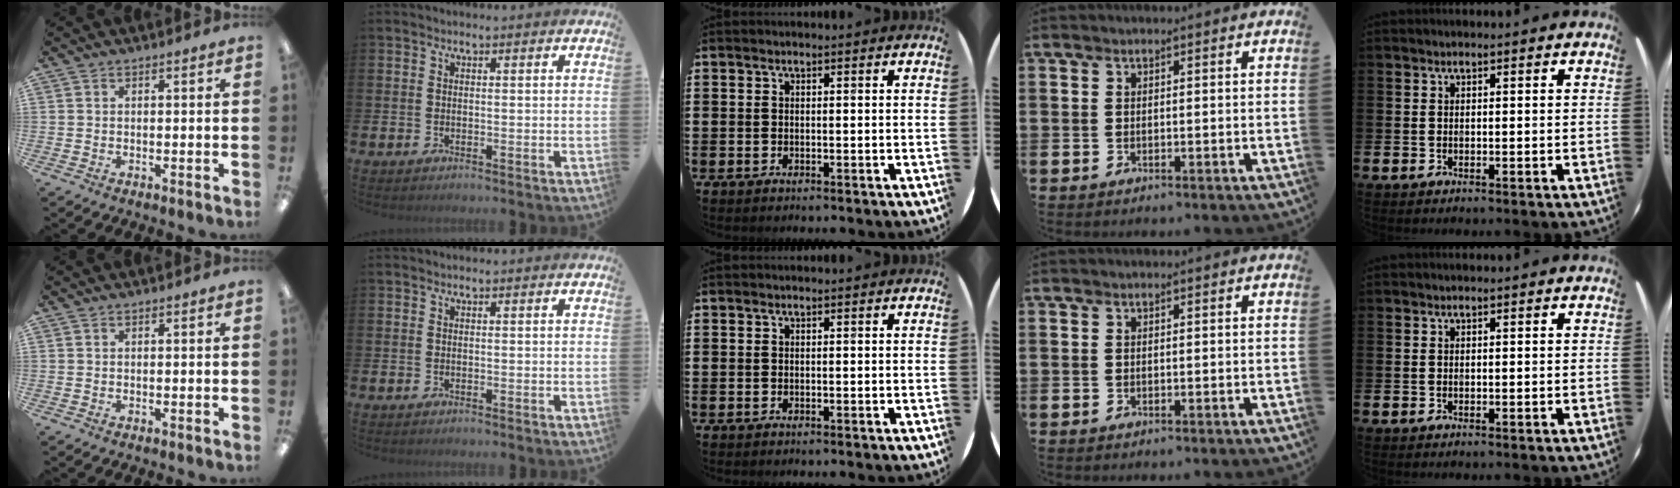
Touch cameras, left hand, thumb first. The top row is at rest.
{}